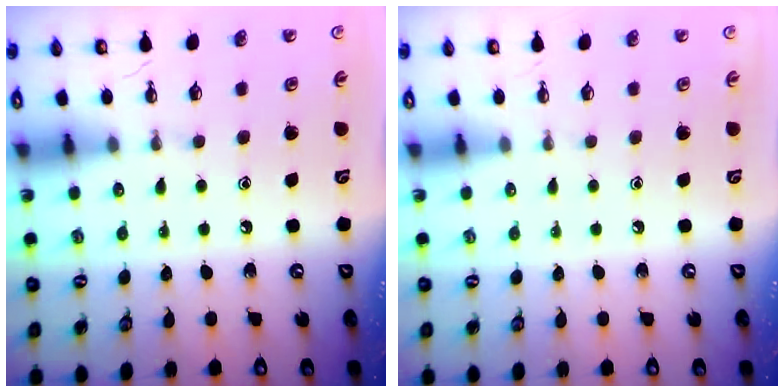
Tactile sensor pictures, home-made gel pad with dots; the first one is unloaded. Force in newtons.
{"total": 0.0}